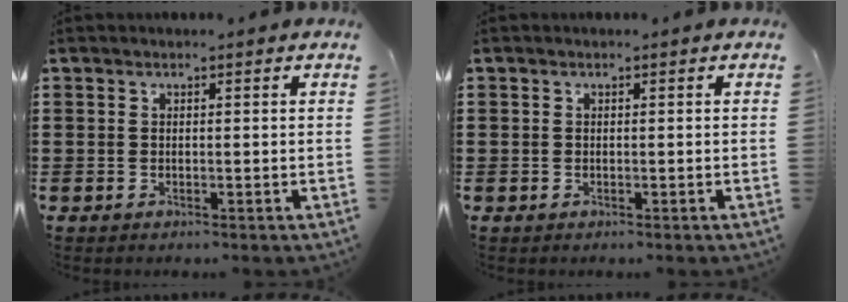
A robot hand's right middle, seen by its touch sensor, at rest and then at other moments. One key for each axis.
{"total": 0.7, "fx": -0.2, "fy": 0.7, "fz": 0.0, "tx": -0.001, "ty": 0.005, "tz": -0.006}